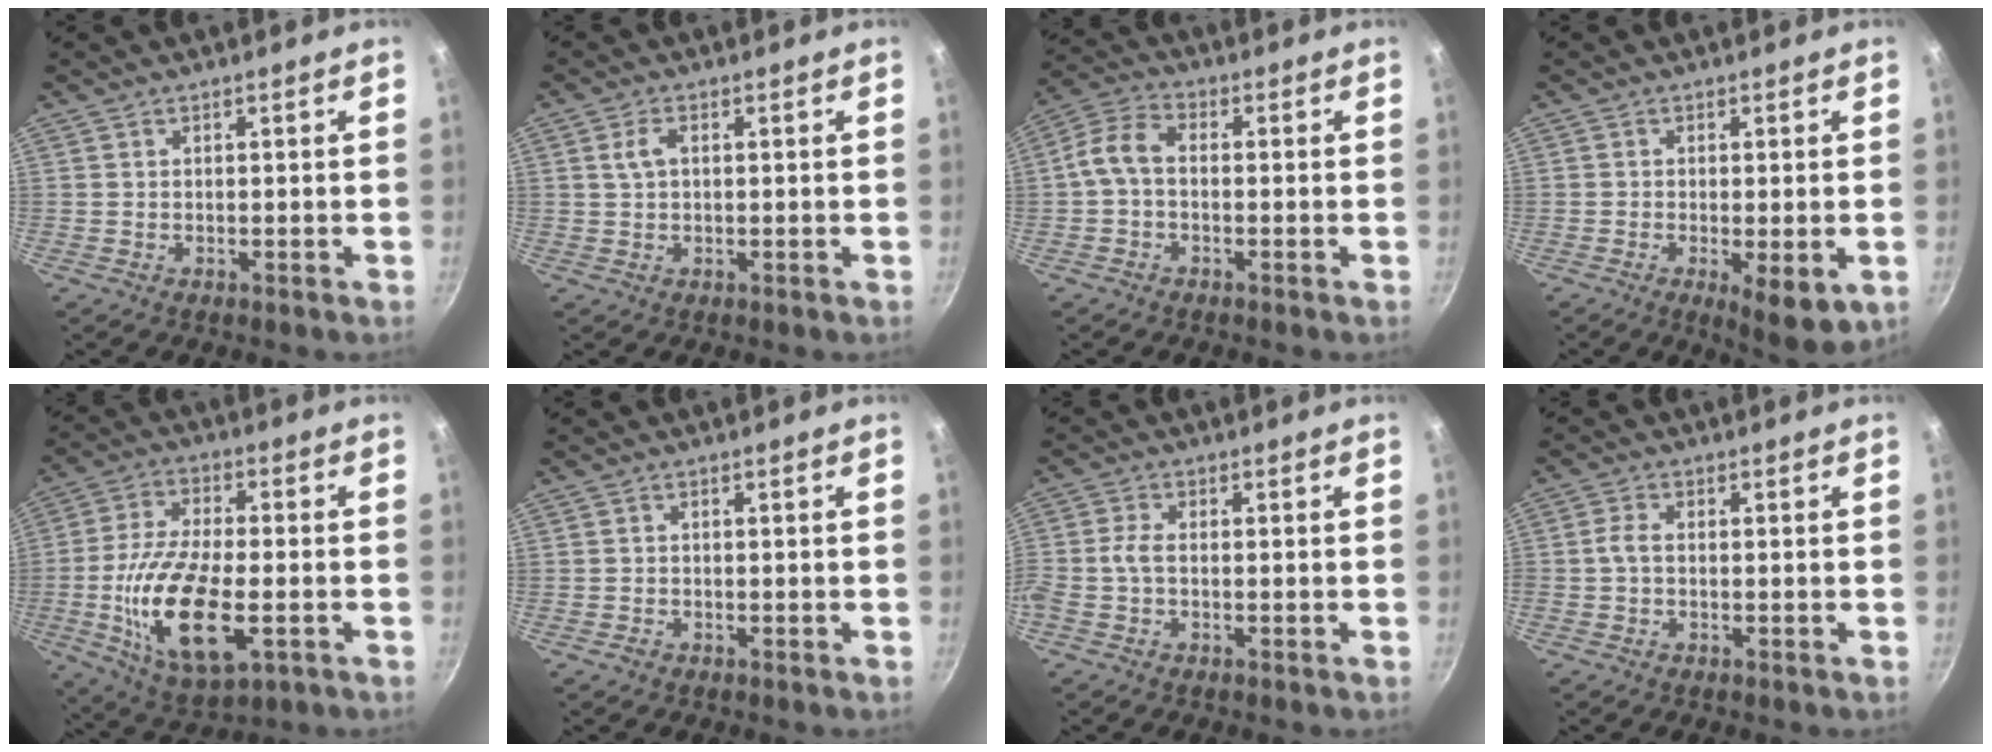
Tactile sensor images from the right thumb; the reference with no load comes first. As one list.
[{"total": 2.8, "force": [0.6, 1.6, 2.2], "torque": [-0.048, 0.006, 0.011]}, {"total": 6.6, "force": [-0.5, 4.1, 5.2], "torque": [-0.103, 0.024, -0.020]}, {"total": 7.9, "force": [-2.4, 2.5, 7.0], "torque": [-0.101, -0.017, -0.033]}, {"total": 18.5, "force": [-4.3, 8.1, 16.0], "torque": [-0.307, 0.004, -0.065]}, {"total": 1.0, "force": [-0.6, 0.6, 0.3], "torque": [-0.006, 0.001, -0.014]}, {"total": 3.8, "force": [-0.8, 1.9, 3.2], "torque": [-0.085, 0.007, -0.022]}, {"total": 2.4, "force": [-0.4, 1.3, 2.0], "torque": [-0.044, 0.002, -0.014]}]